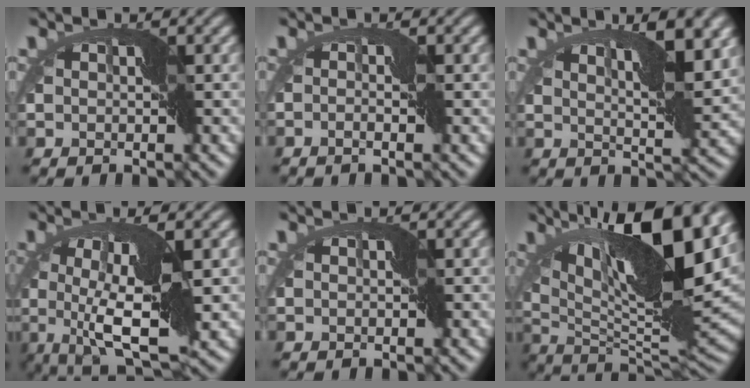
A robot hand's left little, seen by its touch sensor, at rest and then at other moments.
{"total": 0.9, "force": [-0.4, -0.6, 0.4], "torque": [-0.019, 0.001, -0.014]}
{"total": 5.3, "force": [2.8, 0.9, 4.4], "torque": [-0.066, 0.010, 0.037]}
{"total": 7.1, "force": [-0.1, 1.3, 7.0], "torque": [-0.132, -0.009, -0.004]}
{"total": 0.0}
{"total": 13.5, "force": [5.8, 3.4, 11.7], "torque": [-0.196, 0.001, 0.097]}